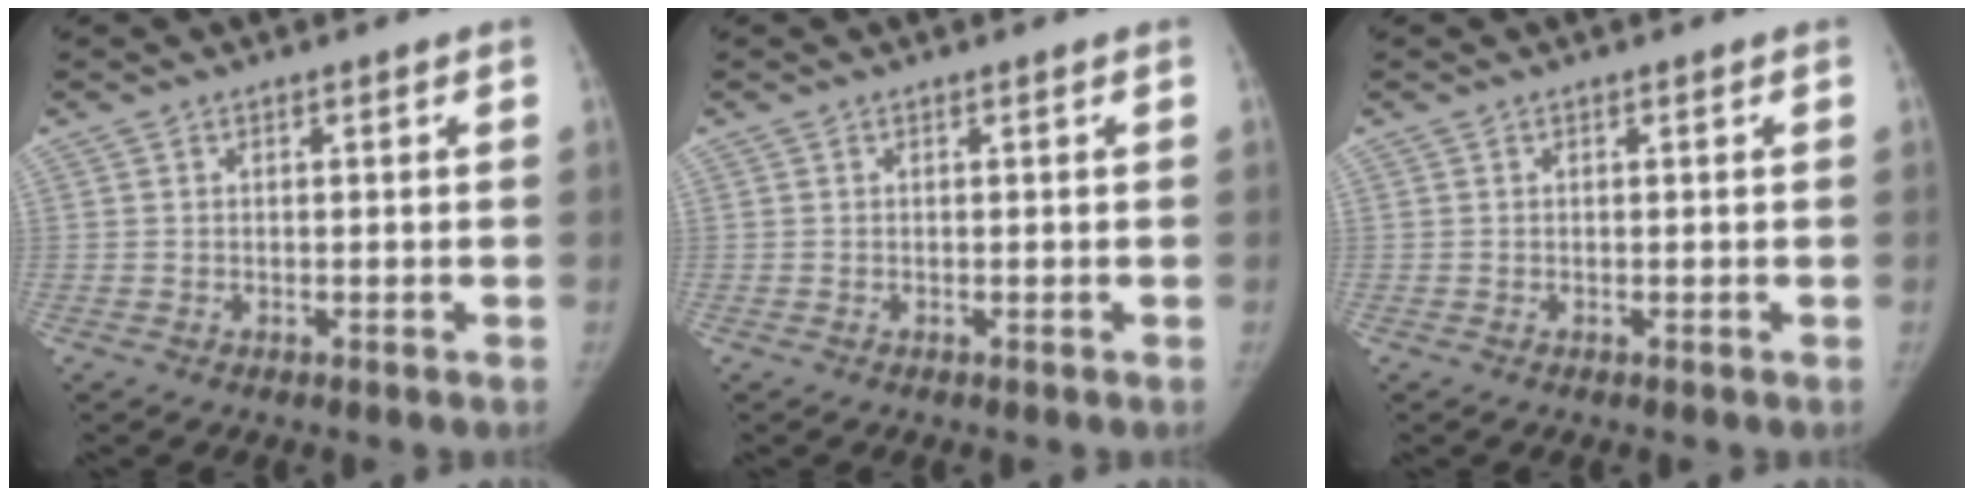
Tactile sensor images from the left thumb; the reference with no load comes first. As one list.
[{"total": 0.0}, {"total": 0.0}]